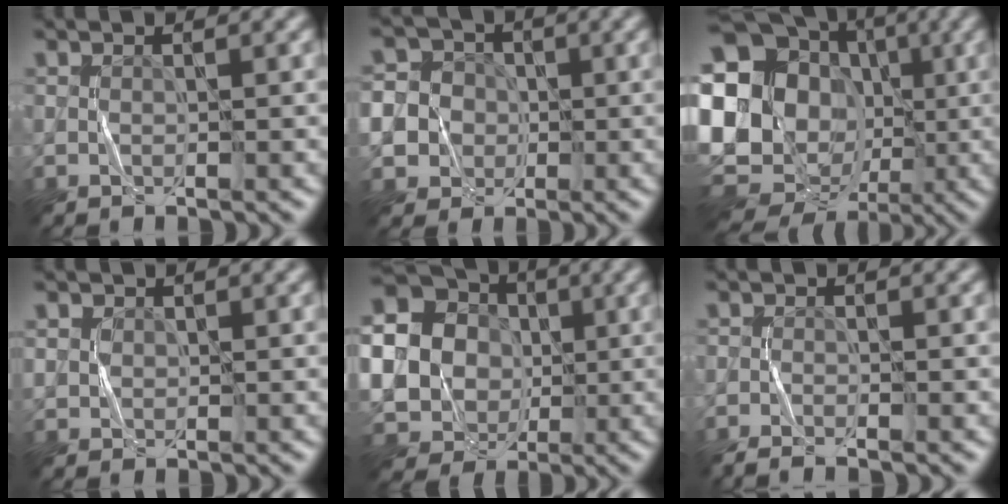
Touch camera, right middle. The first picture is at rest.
{"total": 10.8, "force": [-2.0, 10.2, 2.9], "torque": [-0.078, -0.002, -0.060]}
{"total": 22.4, "force": [-2.0, 19.7, 10.5], "torque": [-0.217, 0.035, -0.069]}
{"total": 1.1, "force": [0.4, 0.9, 0.3], "torque": [-0.003, 0.000, 0.010]}
{"total": 24.7, "force": [0.7, 23.4, 7.9], "torque": [-0.219, 0.005, -0.042]}
{"total": 2.1, "force": [-1.7, 0.3, 1.2], "torque": [-0.028, -0.002, -0.033]}